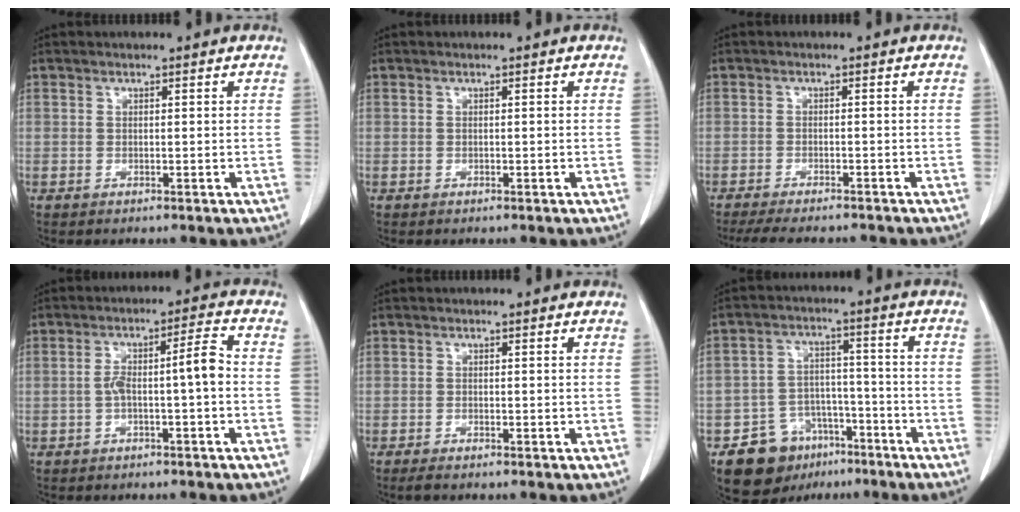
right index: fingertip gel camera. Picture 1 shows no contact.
{"total": 0.0}
{"total": 6.1, "force": [-5.7, 0.1, 2.2], "torque": [-0.026, -0.008, -0.093]}
{"total": 6.1, "force": [-0.8, 0.4, 6.0], "torque": [-0.100, 0.024, -0.011]}
{"total": 1.2, "force": [-0.6, 0.1, 1.0], "torque": [-0.018, -0.002, -0.014]}
{"total": 9.0, "force": [-5.3, 6.6, 2.9], "torque": [-0.044, 0.017, -0.081]}